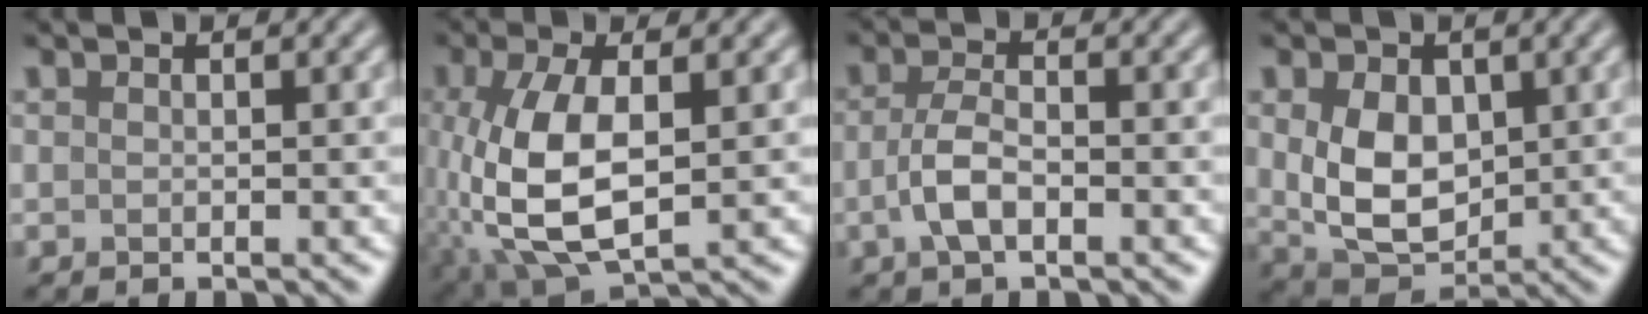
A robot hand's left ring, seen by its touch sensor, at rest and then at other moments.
{"total": 8.7, "force": [-0.9, 4.0, 7.6], "torque": [-0.178, -0.004, -0.013]}
{"total": 3.1, "force": [-1.0, 1.3, 2.7], "torque": [-0.058, 0.001, -0.025]}
{"total": 6.4, "force": [0.7, 4.5, 4.4], "torque": [-0.090, -0.008, 0.021]}